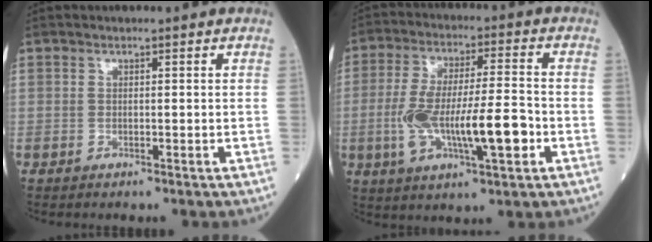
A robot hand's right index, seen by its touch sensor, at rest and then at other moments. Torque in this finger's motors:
{"motor_torque": [0.40, -0.30, 0.24, 0.18]}